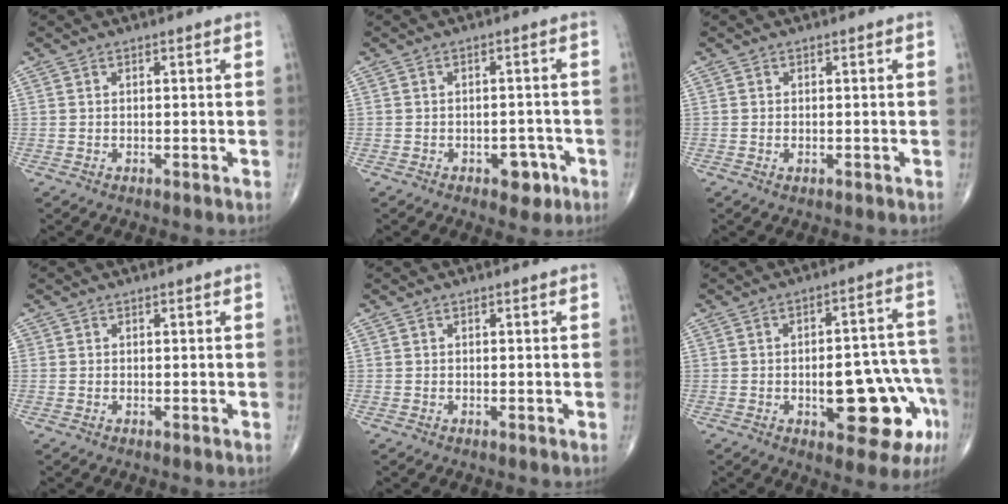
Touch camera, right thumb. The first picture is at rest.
{"total": 4.2, "force": [-2.1, 2.5, 2.6], "torque": [-0.014, 0.014, -0.025]}
{"total": 0.7, "force": [-0.2, 0.4, 0.6], "torque": [-0.011, -0.001, -0.003]}
{"total": 0.0}
{"total": 0.0}
{"total": 17.0, "force": [-5.6, 7.3, 14.3], "torque": [-0.144, 0.050, -0.056]}